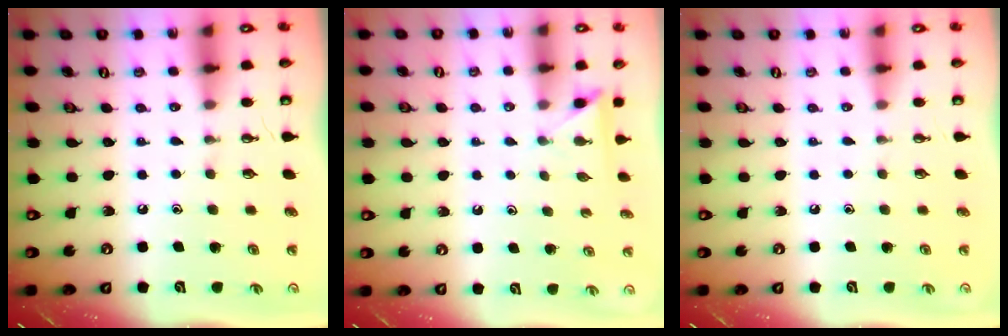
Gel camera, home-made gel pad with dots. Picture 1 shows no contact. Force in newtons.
{"total": 2.7, "press": 2.7, "slide": 0.2}
{"total": 0.0}